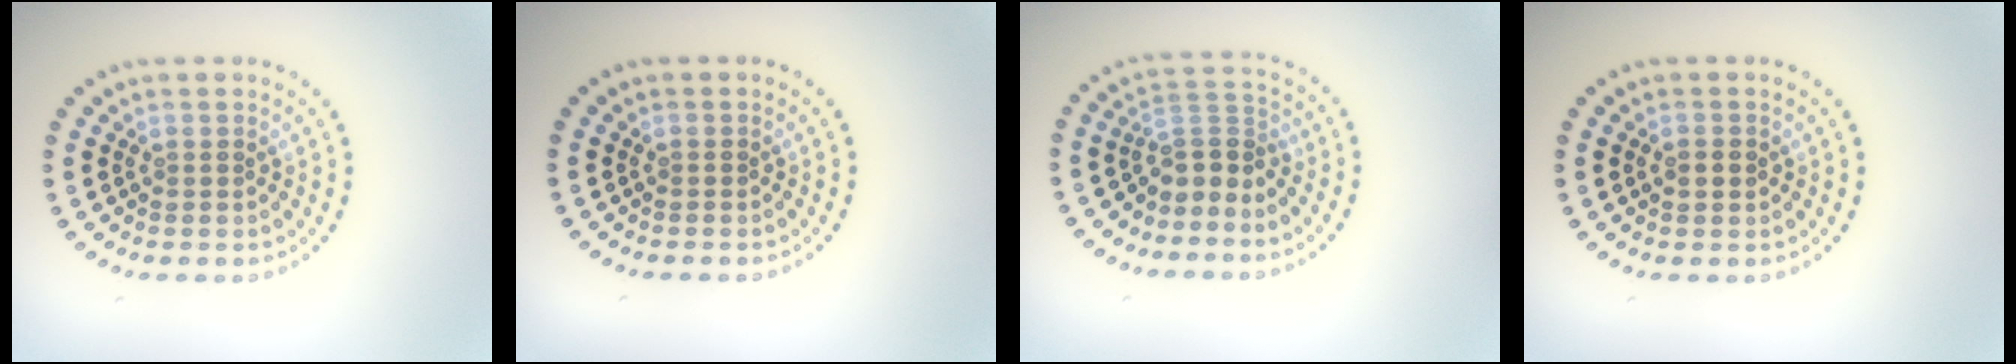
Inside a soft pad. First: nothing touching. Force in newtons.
{"total": 0.0}
{"total": 2.9, "press": 2.1, "slide": 2.0}
{"total": 1.5, "press": 1.5, "slide": 0.0}